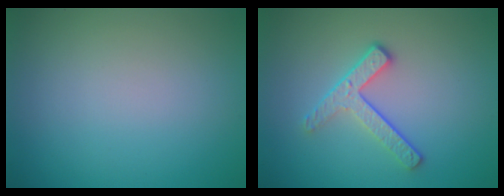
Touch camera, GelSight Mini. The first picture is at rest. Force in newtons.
{"total": 2.9, "press": 2.3, "slide": 1.7}